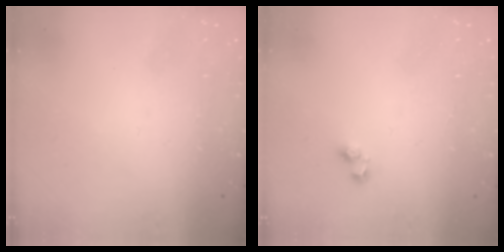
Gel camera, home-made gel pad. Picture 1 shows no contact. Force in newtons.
{"total": 4.0, "press": 3.7, "slide": 1.6}